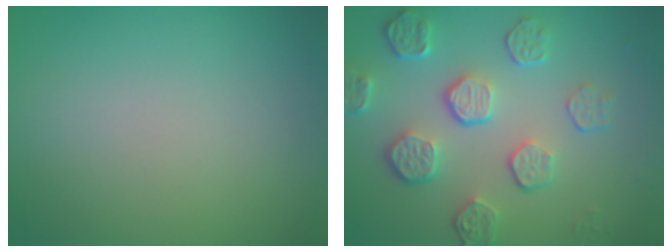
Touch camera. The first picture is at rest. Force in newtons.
{"total": 5.6, "press": 4.1, "slide": 3.9}